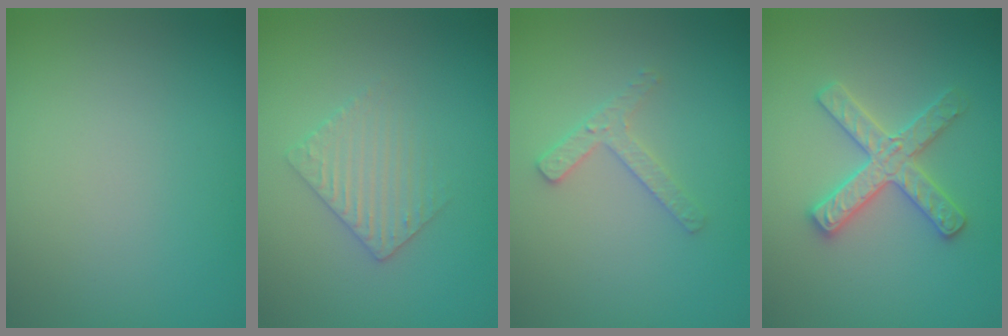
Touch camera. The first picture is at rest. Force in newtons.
{"total": 2.5, "press": 2.4, "slide": 0.5}
{"total": 1.9, "press": 1.8, "slide": 0.4}
{"total": 3.1, "press": 3.1, "slide": 0.4}